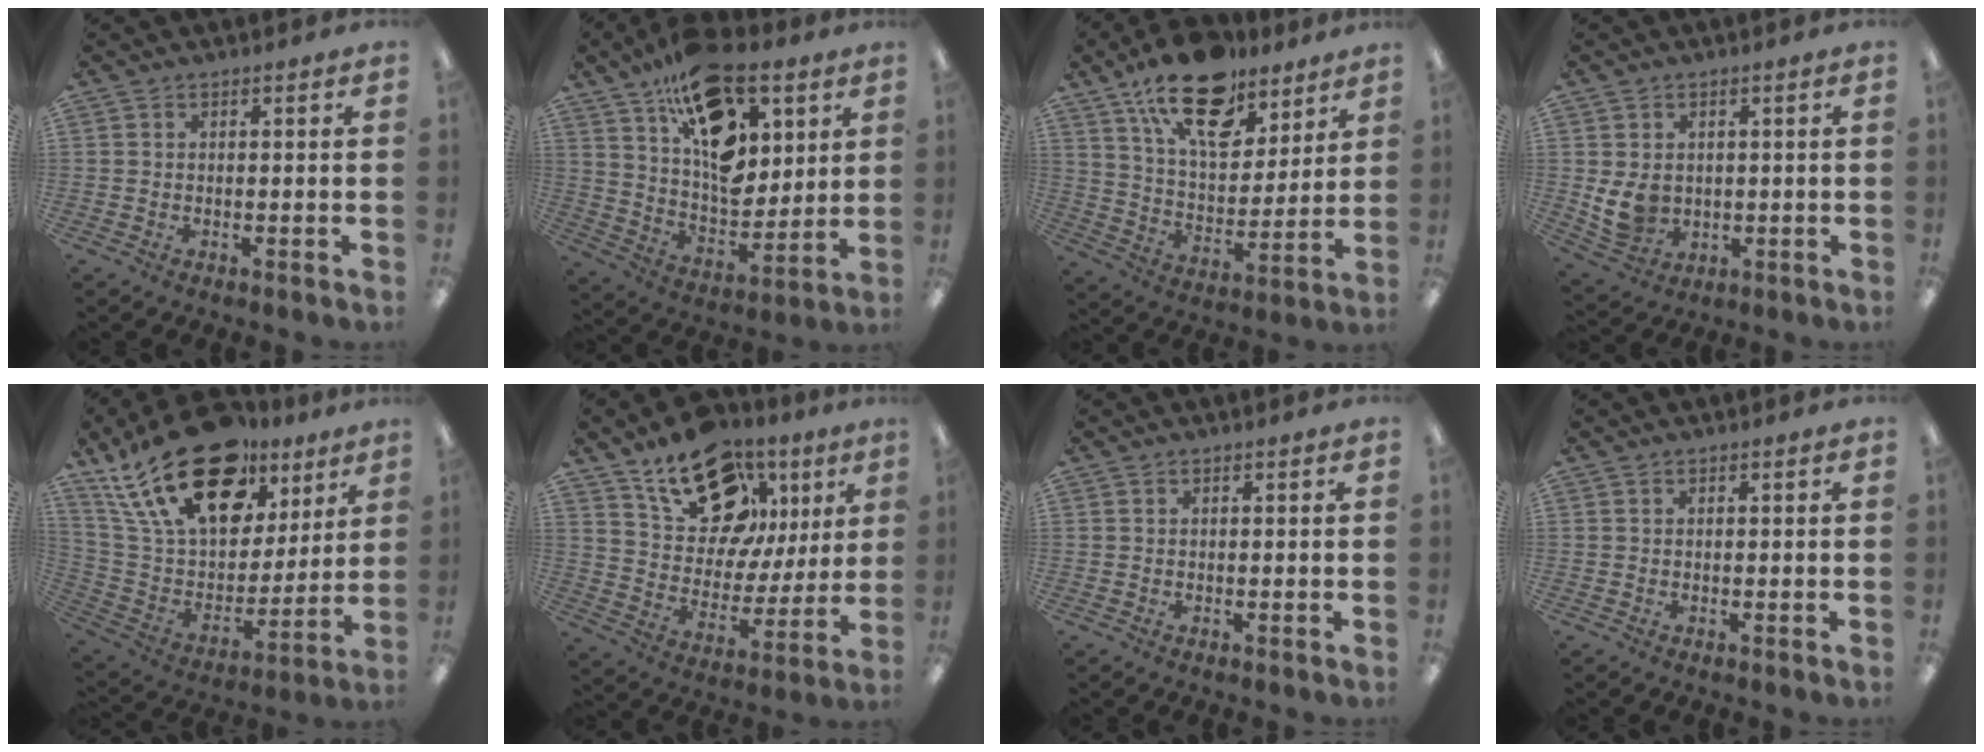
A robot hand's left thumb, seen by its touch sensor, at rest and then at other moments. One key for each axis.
{"total": 20.6, "fx": 10.6, "fy": 12.1, "fz": 12.8, "tx": -0.195, "ty": -0.056, "tz": 0.190}
{"total": 20.4, "fx": 13.7, "fy": 10.1, "fz": 11.3, "tx": -0.185, "ty": -0.069, "tz": 0.237}
{"total": 7.0, "fx": 0.8, "fy": 5.8, "fz": 3.9, "tx": -0.086, "ty": -0.002, "tz": 0.017}
{"total": 26.3, "fx": 16.3, "fy": 13.9, "fz": 15.3, "tx": -0.286, "ty": -0.091, "tz": 0.289}
{"total": 19.2, "fx": 11.6, "fy": 11.6, "fz": 9.9, "tx": -0.163, "ty": -0.051, "tz": 0.212}
{"total": 0.0}
{"total": 0.0}